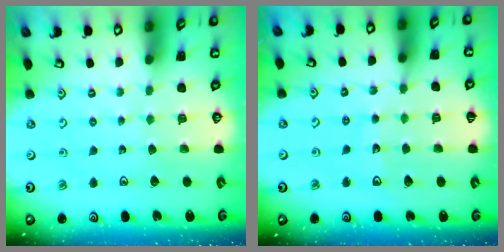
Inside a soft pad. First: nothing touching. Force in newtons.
{"total": 8.2, "press": 7.7, "slide": 2.6}